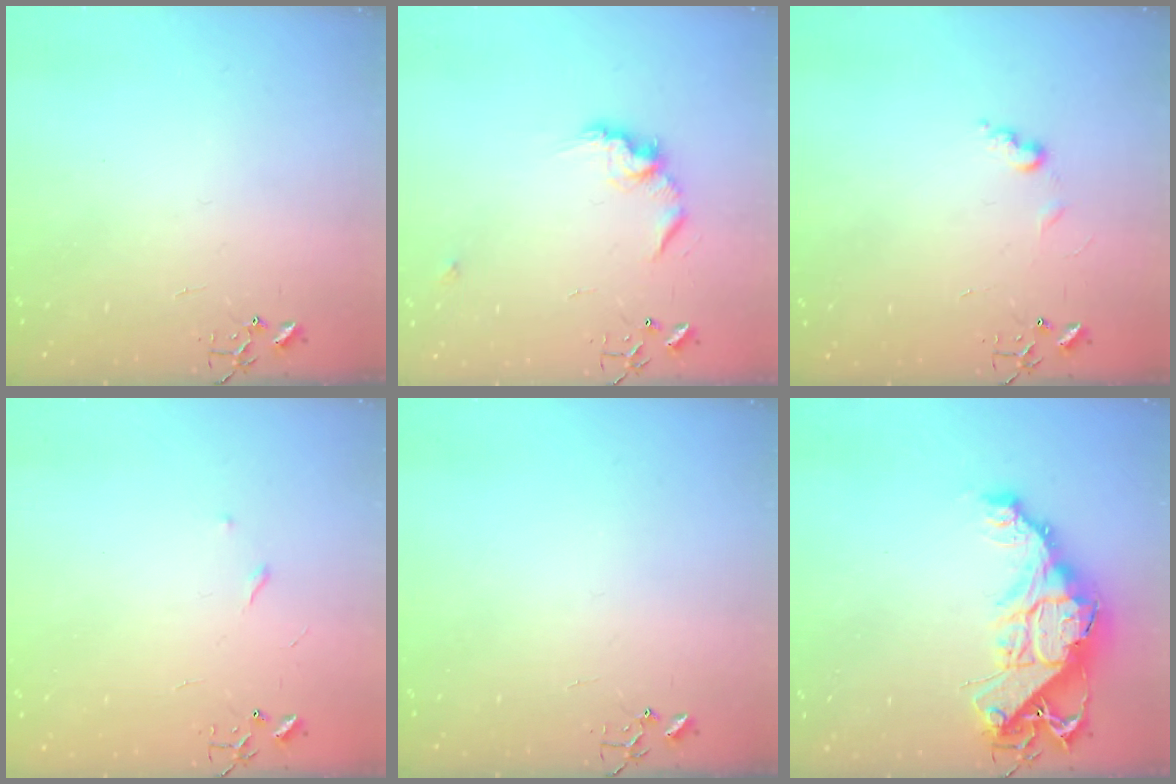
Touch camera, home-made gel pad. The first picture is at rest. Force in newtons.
{"total": 11.9, "press": 11.8, "slide": 1.0}
{"total": 5.6, "press": 5.5, "slide": 0.7}
{"total": 3.7, "press": 3.6, "slide": 0.4}
{"total": 0.0}
{"total": 17.0, "press": 17.0, "slide": 1.2}